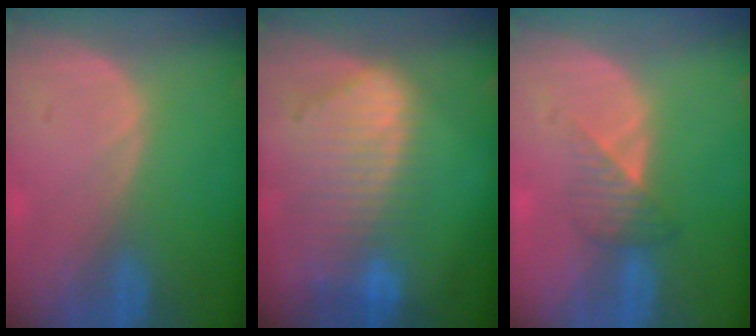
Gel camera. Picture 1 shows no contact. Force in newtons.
{"total": 9.7, "press": 8.4, "slide": 5.0}
{"total": 3.3, "press": 3.2, "slide": 1.0}